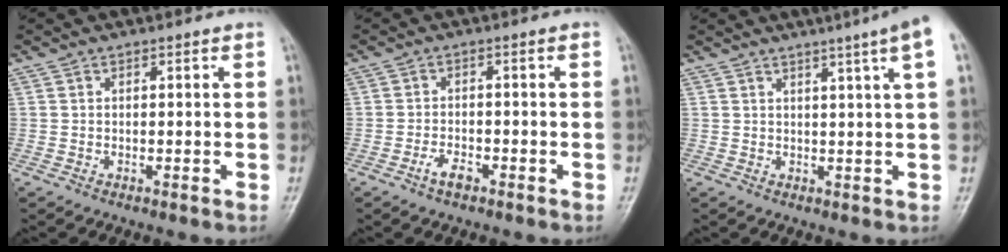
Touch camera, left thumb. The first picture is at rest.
{"total": 2.8, "force": [-1.8, 1.2, 1.8], "torque": [-0.037, 0.011, -0.036]}
{"total": 7.2, "force": [4.1, -0.9, 5.8], "torque": [-0.078, -0.001, 0.046]}